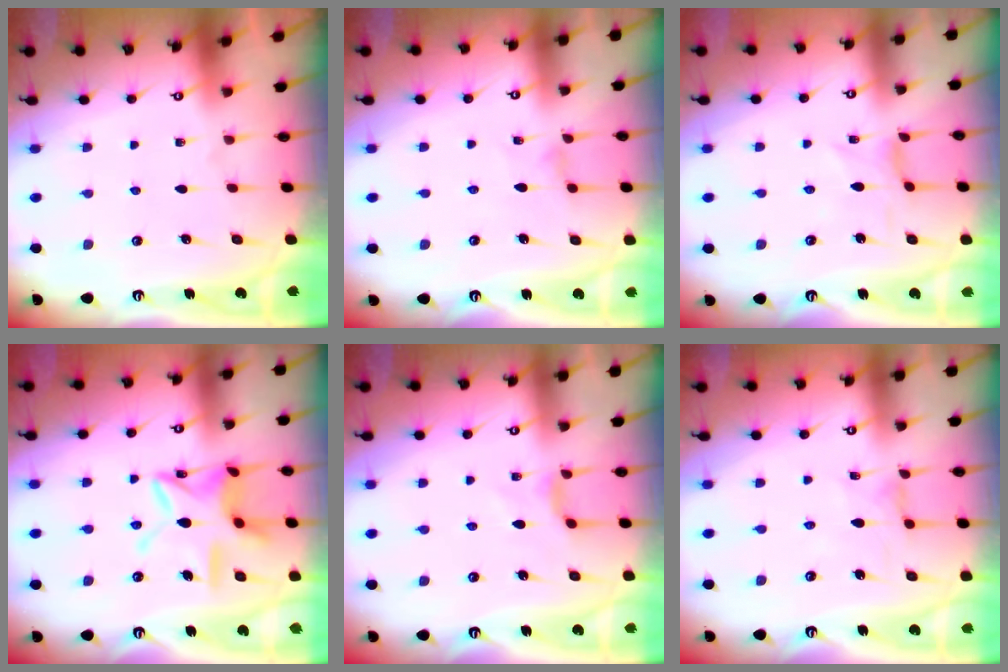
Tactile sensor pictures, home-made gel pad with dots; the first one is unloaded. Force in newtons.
{"total": 0.8, "press": 0.8, "slide": 0.3}
{"total": 0.0}
{"total": 13.9, "press": 13.9, "slide": 1.2}
{"total": 4.4, "press": 4.4, "slide": 0.6}
{"total": 1.6, "press": 1.6, "slide": 0.2}